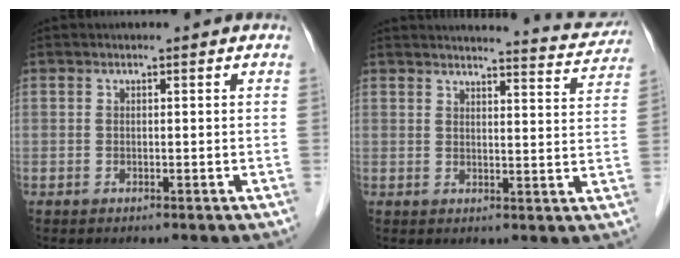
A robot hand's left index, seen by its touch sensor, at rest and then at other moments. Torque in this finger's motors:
{"motor_torque": [0.68, -0.92, 0.19, 0.03]}